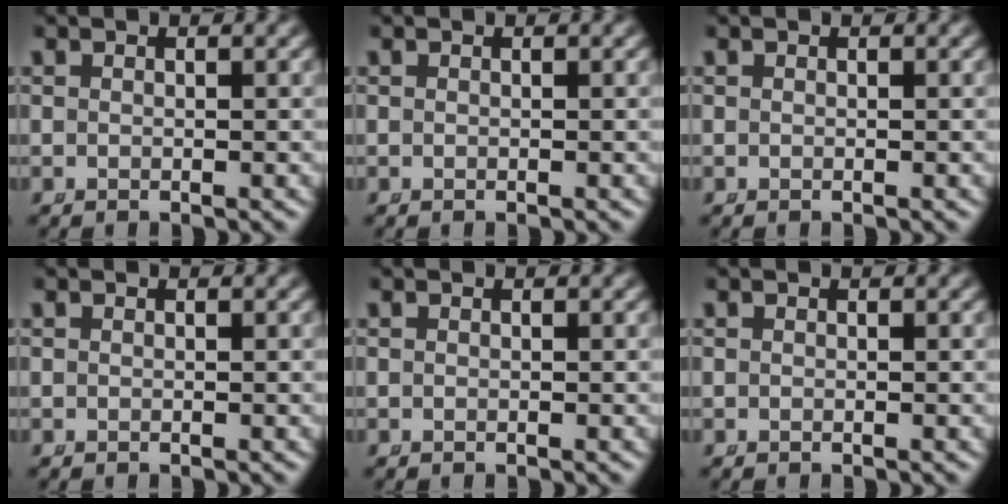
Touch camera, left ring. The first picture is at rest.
{"total": 0.0}
{"total": 0.0}
{"total": 0.0}
{"total": 0.0}
{"total": 0.0}